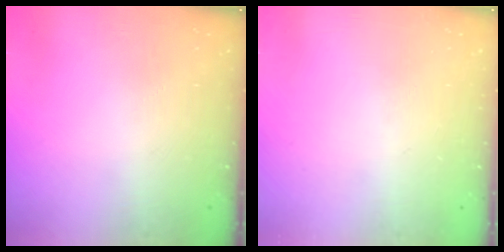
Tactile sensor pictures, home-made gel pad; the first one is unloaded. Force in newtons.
{"total": 0.0}